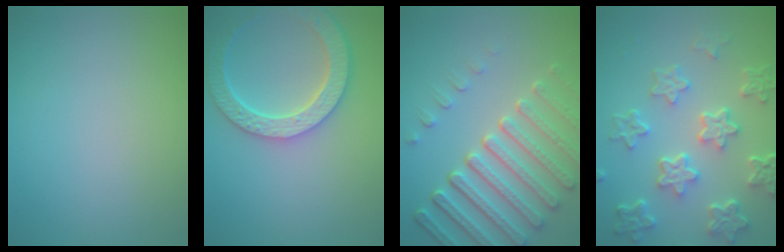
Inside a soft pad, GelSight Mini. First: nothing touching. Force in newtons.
{"total": 5.9, "press": 4.7, "slide": 3.5}
{"total": 7.5, "press": 5.7, "slide": 4.9}
{"total": 6.6, "press": 5.0, "slide": 4.3}